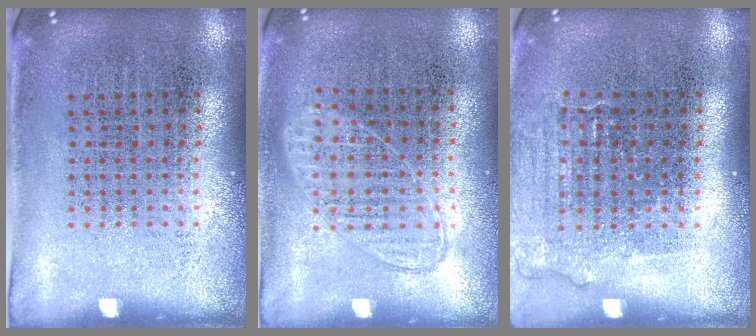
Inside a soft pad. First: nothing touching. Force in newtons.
{"total": 0.9, "press": 0.9, "slide": 0.3}
{"total": 1.1, "press": 1.1, "slide": 0.4}